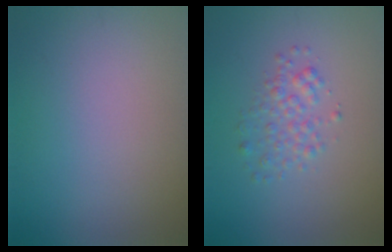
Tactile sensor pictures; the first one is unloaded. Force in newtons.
{"total": 2.0, "press": 2.0, "slide": 0.1}